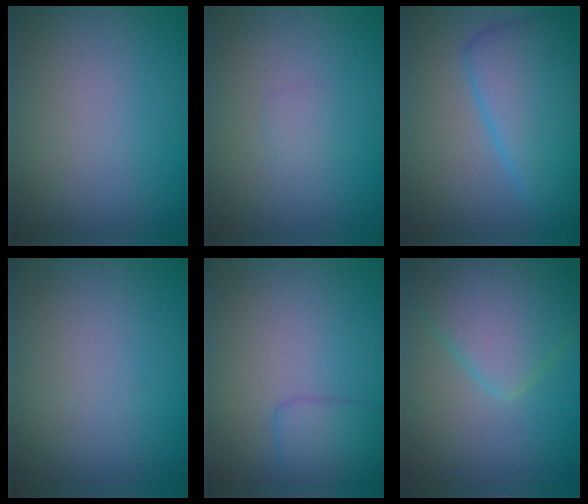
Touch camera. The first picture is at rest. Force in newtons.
{"total": 0.9, "press": 0.9, "slide": 0.1}
{"total": 7.5, "press": 7.5, "slide": 0.2}
{"total": 0.0}
{"total": 2.3, "press": 2.3, "slide": 0.1}
{"total": 6.6, "press": 6.6, "slide": 0.4}